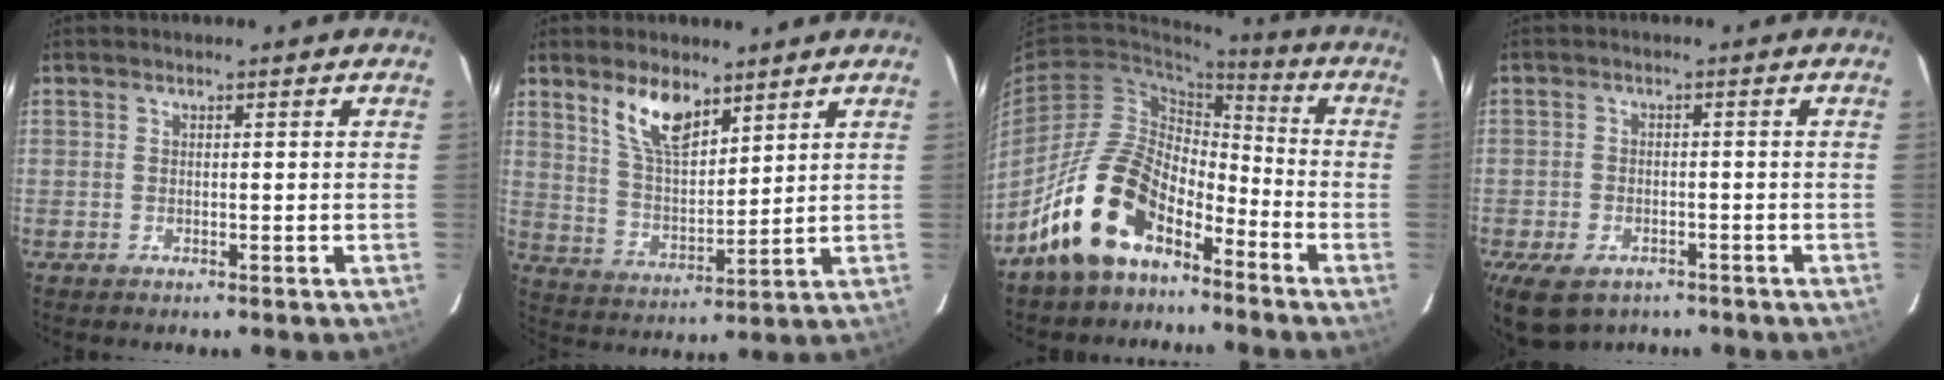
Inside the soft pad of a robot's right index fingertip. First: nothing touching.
{"total": 9.4, "force": [6.1, 3.9, 6.0], "torque": [-0.108, 0.004, 0.122]}
{"total": 15.4, "force": [-10.0, 7.8, 8.6], "torque": [-0.163, 0.022, -0.183]}
{"total": 9.5, "force": [-6.0, 5.5, 4.9], "torque": [-0.115, -0.019, -0.097]}